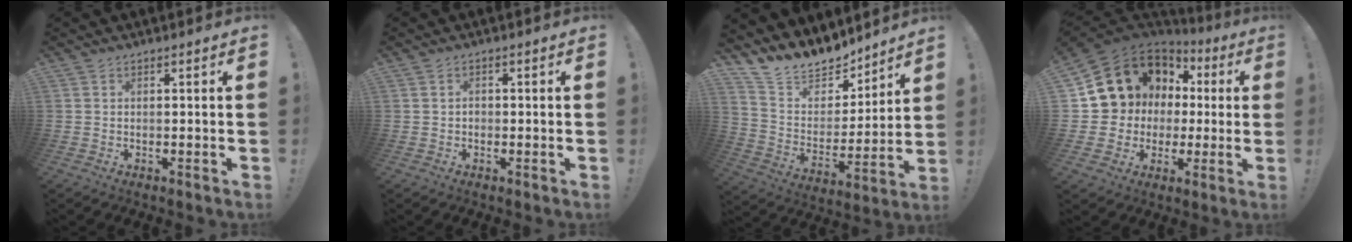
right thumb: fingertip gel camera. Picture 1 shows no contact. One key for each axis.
{"total": 1.5, "fx": -0.4, "fy": 1.3, "fz": 0.7, "tx": -0.020, "ty": 0.010, "tz": -0.006}
{"total": 13.8, "fx": 12.3, "fy": 5.5, "fz": 2.7, "tx": -0.069, "ty": -0.102, "tz": 0.227}
{"total": 11.4, "fx": 3.5, "fy": 10.4, "fz": 3.0, "tx": -0.041, "ty": -0.032, "tz": 0.093}